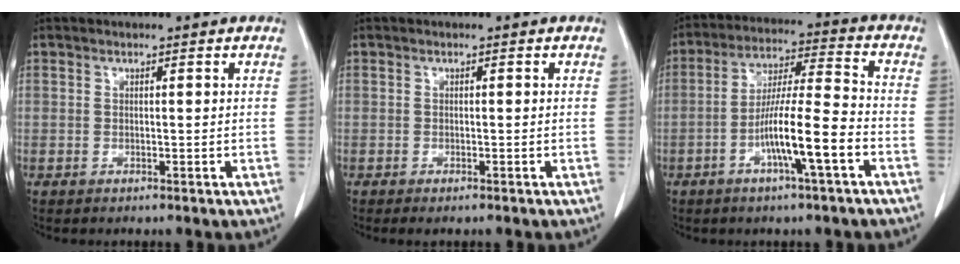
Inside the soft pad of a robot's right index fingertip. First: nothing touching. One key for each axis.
{"total": 1.5, "fx": -1.1, "fy": 0.3, "fz": 1.0, "tx": -0.012, "ty": -0.002, "tz": -0.014}
{"total": 11.1, "fx": -4.3, "fy": 0.2, "fz": 10.2, "tx": -0.191, "ty": 0.006, "tz": -0.080}